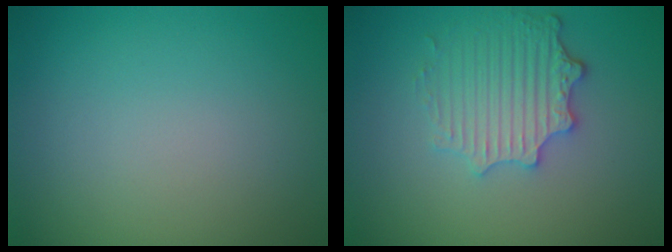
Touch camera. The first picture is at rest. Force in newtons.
{"total": 3.8, "press": 3.2, "slide": 2.0}